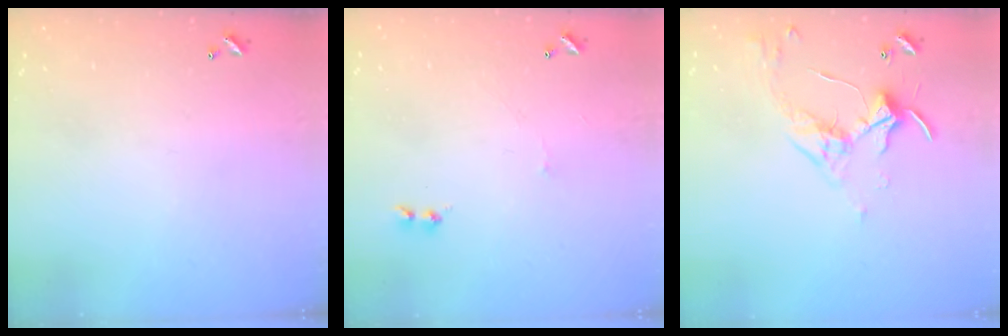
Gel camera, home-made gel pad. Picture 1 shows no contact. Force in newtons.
{"total": 1.5, "press": 1.4, "slide": 0.6}
{"total": 3.3, "press": 3.2, "slide": 0.6}